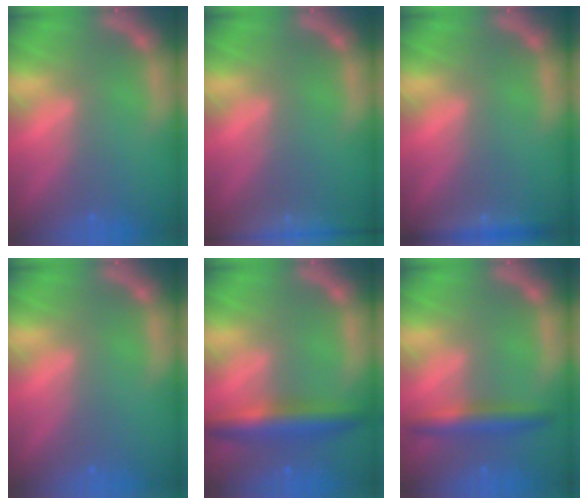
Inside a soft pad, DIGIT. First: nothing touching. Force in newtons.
{"total": 7.9}
{"total": 3.0}
{"total": 0.0}
{"total": 5.0}
{"total": 3.5}